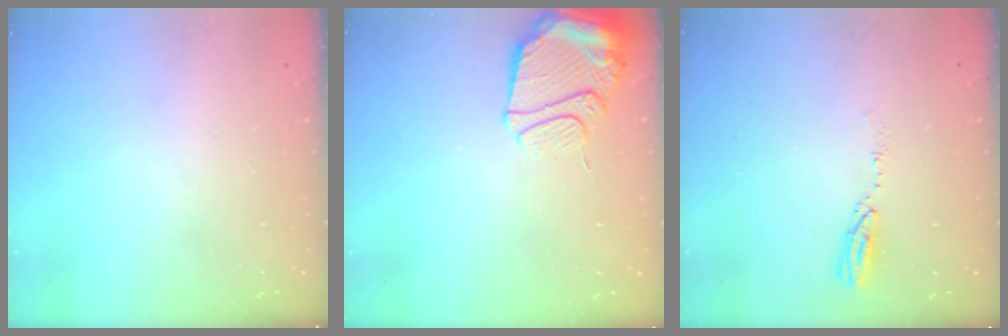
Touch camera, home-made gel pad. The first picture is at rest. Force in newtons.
{"total": 13.3, "press": 13.2, "slide": 1.4}
{"total": 3.5, "press": 3.5, "slide": 0.3}